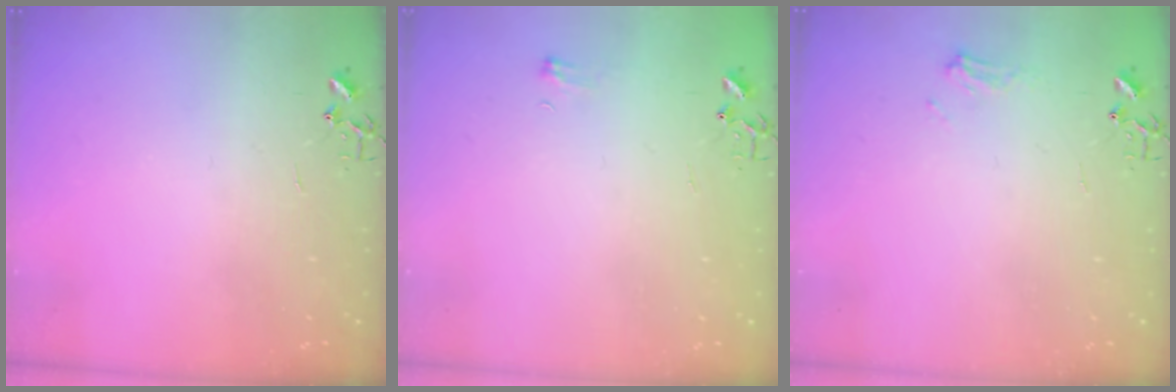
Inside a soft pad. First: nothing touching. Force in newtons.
{"total": 4.7, "press": 4.7, "slide": 0.5}
{"total": 6.7, "press": 6.7, "slide": 0.7}